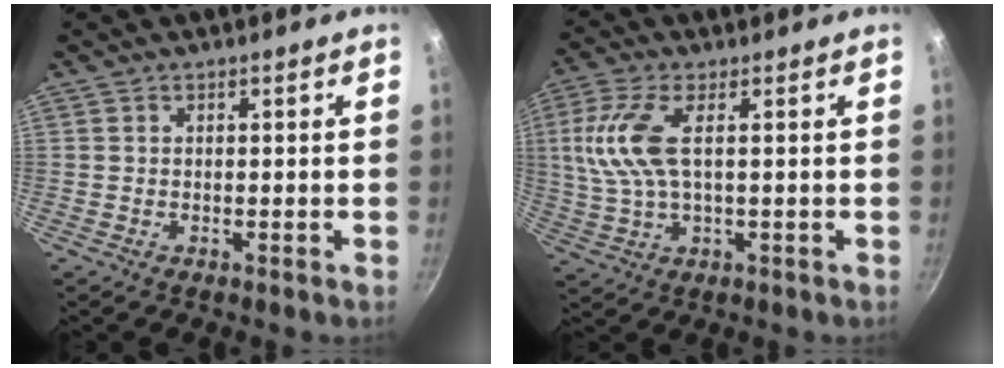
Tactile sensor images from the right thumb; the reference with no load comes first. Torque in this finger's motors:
{"motor_torque": [-0.44, 0.91, -0.10, 0.03, 0.33]}